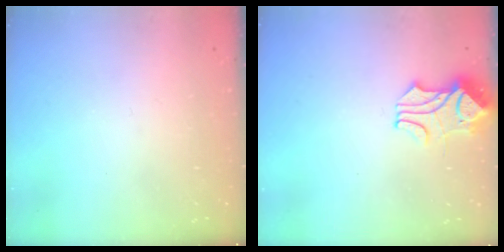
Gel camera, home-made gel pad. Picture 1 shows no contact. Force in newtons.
{"total": 1.9, "press": 1.5, "slide": 1.1}